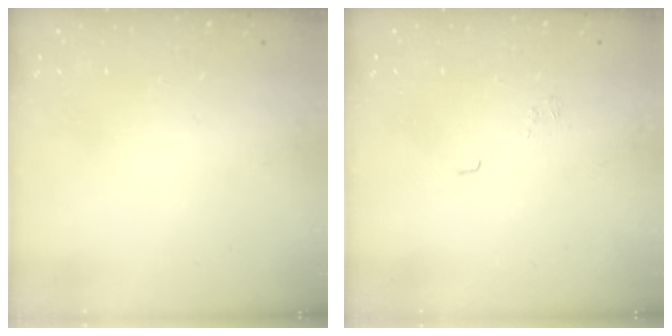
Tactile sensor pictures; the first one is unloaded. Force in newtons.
{"total": 6.5, "press": 6.4, "slide": 1.1}